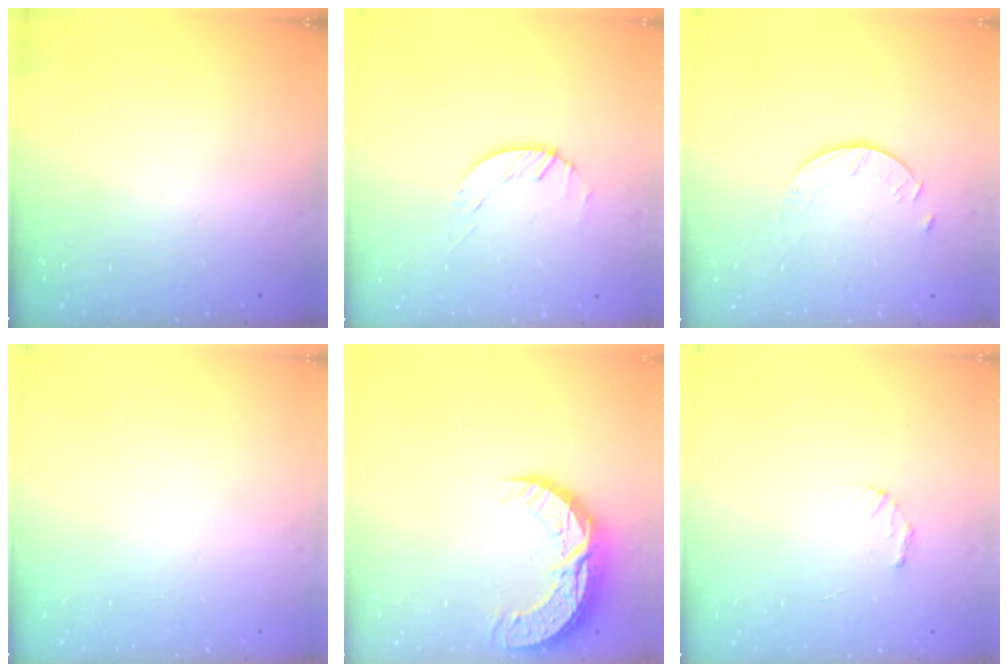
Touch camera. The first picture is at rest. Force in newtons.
{"total": 1.5, "press": 1.4, "slide": 0.3}
{"total": 2.5, "press": 2.5, "slide": 0.3}
{"total": 0.0}
{"total": 11.9, "press": 11.9, "slide": 0.9}
{"total": 2.1, "press": 2.1, "slide": 0.2}